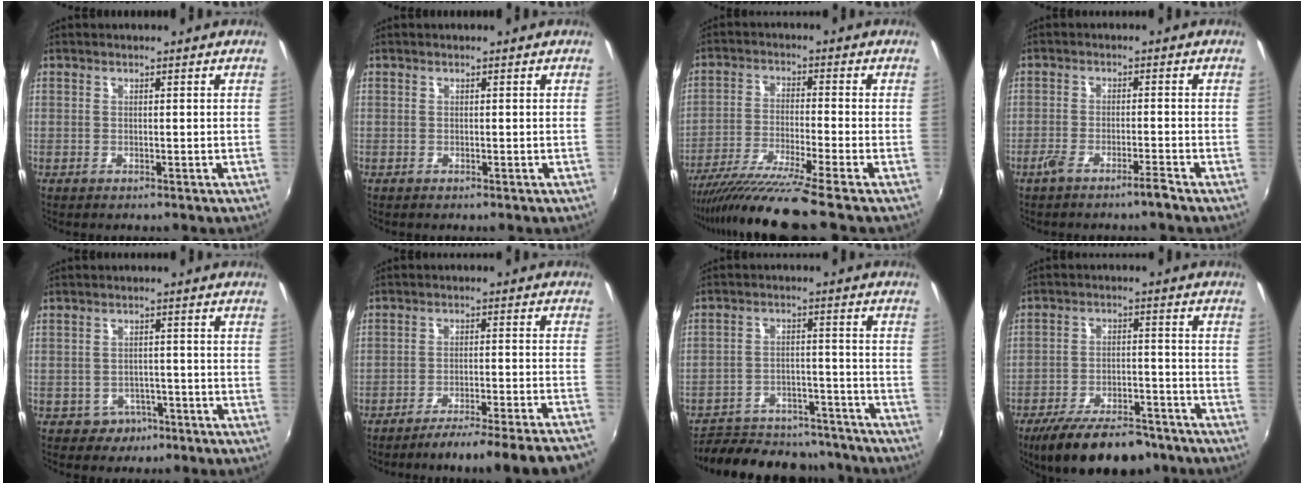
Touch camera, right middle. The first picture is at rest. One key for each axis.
{"total": 0.0}
{"total": 11.8, "fx": -9.9, "fy": -2.2, "fz": 6.2, "tx": -0.127, "ty": -0.029, "tz": -0.176}
{"total": 3.3, "fx": -2.7, "fy": -0.3, "fz": 1.9, "tx": -0.053, "ty": -0.001, "tz": -0.053}
{"total": 4.0, "fx": -2.4, "fy": 3.2, "fz": 0.6, "tx": -0.023, "ty": 0.006, "tz": -0.029}
{"total": 17.6, "fx": -16.1, "fy": -3.2, "fz": 6.3, "tx": -0.096, "ty": -0.036, "tz": -0.226}
{"total": 22.2, "fx": -19.4, "fy": 7.5, "fz": 7.6, "tx": -0.160, "ty": 0.016, "tz": -0.257}
{"total": 16.2, "fx": -12.8, "fy": 5.6, "fz": 8.3, "tx": -0.160, "ty": -0.018, "tz": -0.191}